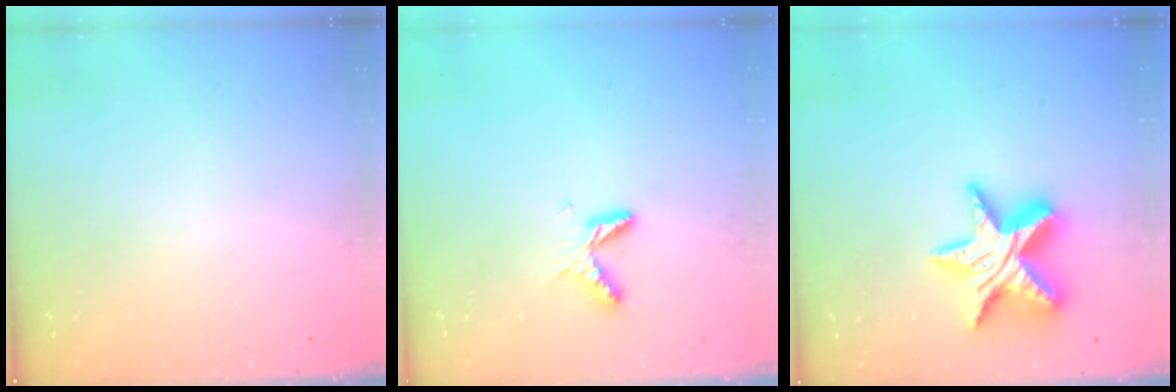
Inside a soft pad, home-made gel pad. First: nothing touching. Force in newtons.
{"total": 5.6, "press": 5.6, "slide": 0.5}
{"total": 16.3, "press": 16.2, "slide": 1.1}